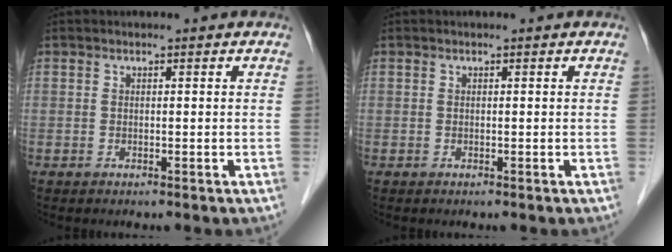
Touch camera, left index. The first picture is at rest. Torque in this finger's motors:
{"motor_torque": [0.00, 0.00, 0.01, 0.00]}